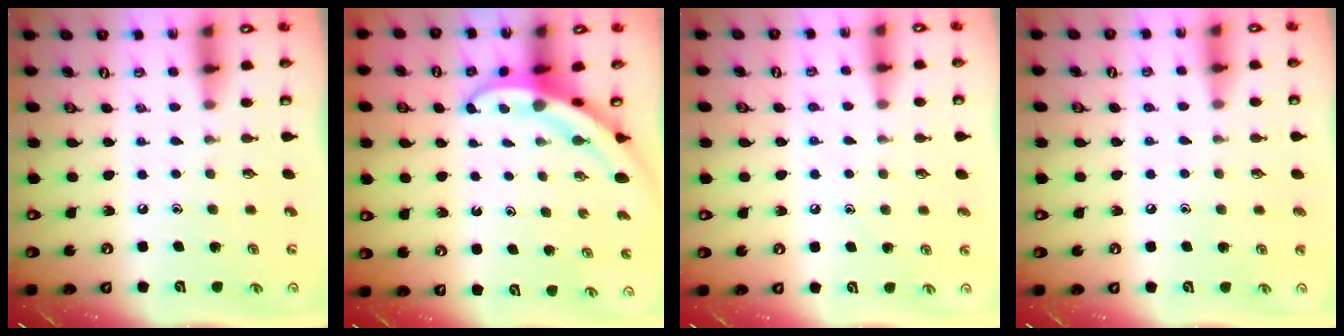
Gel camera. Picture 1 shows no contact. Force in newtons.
{"total": 3.9, "press": 3.9, "slide": 0.6}
{"total": 4.5, "press": 4.4, "slide": 0.4}
{"total": 3.5, "press": 3.5, "slide": 0.3}